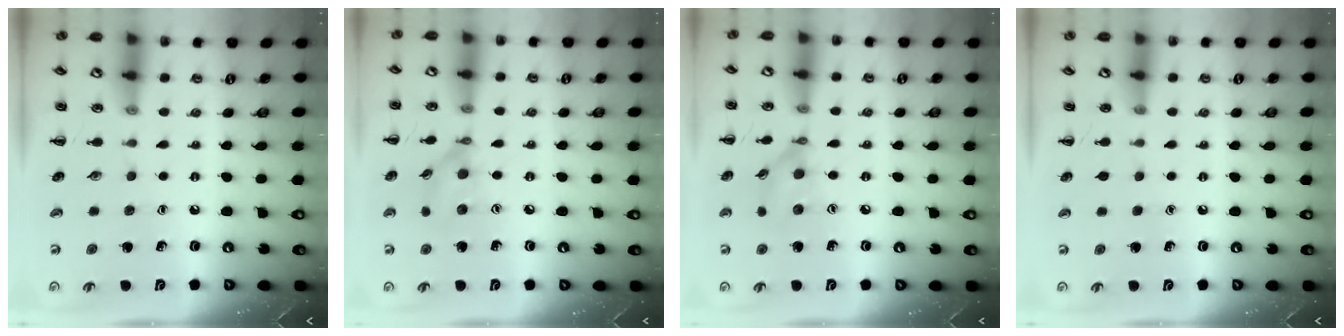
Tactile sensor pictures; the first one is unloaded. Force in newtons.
{"total": 9.3, "press": 9.3, "slide": 1.2}
{"total": 9.3, "press": 9.3, "slide": 1.2}
{"total": 0.0}